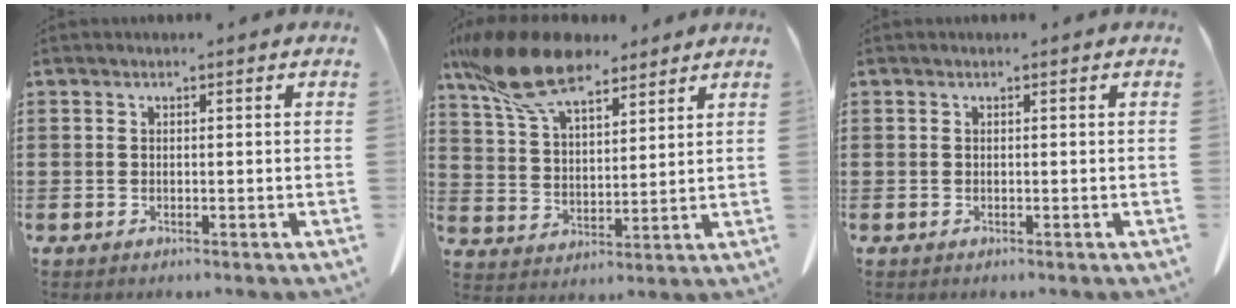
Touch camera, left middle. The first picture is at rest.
{"total": 13.4, "force": [10.3, 4.1, 7.5], "torque": [-0.182, -0.024, 0.188]}
{"total": 0.0}